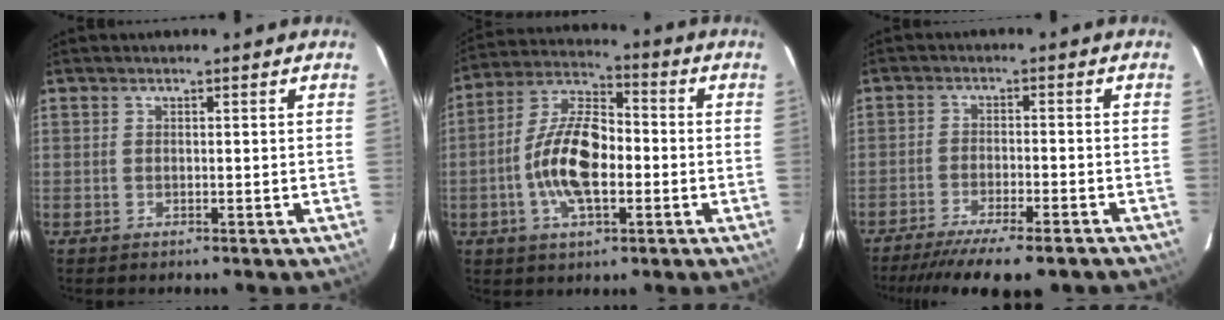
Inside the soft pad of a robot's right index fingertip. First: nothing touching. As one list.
[{"total": 13.2, "force": [-2.7, 5.8, 11.5], "torque": [-0.234, 0.009, -0.054]}, {"total": 15.0, "force": [-12.5, 2.6, 8.0], "torque": [-0.162, -0.040, -0.187]}]